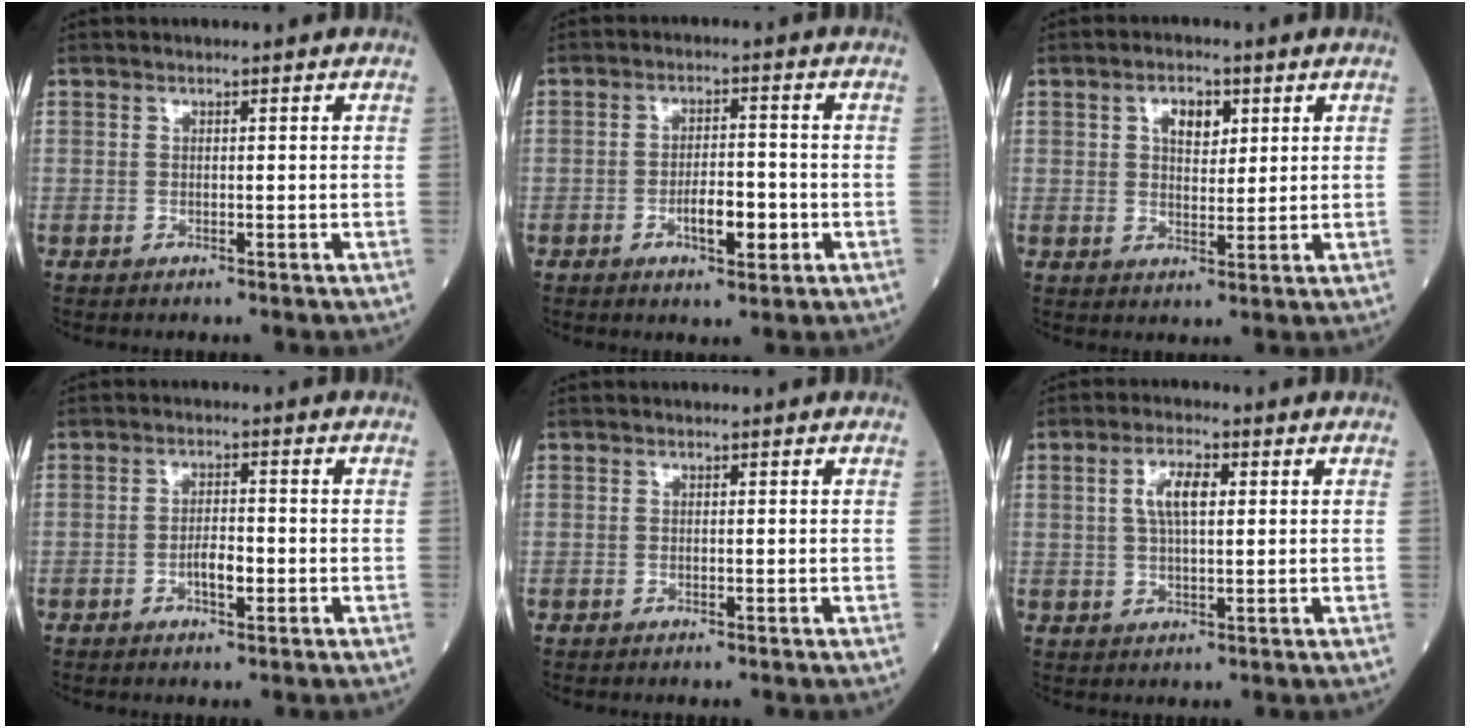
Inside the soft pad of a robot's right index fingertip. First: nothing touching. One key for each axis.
{"total": 5.3, "fx": -1.8, "fy": 1.8, "fz": 4.6, "tx": -0.074, "ty": 0.001, "tz": -0.026}
{"total": 4.5, "fx": 1.9, "fy": 2.5, "fz": 3.3, "tx": -0.054, "ty": 0.008, "tz": 0.031}
{"total": 3.2, "fx": -1.0, "fy": 1.0, "fz": 2.8, "tx": -0.047, "ty": 0.004, "tz": -0.017}
{"total": 0.0}
{"total": 5.1, "fx": 1.3, "fy": 1.7, "fz": 4.7, "tx": -0.093, "ty": 0.011, "tz": 0.026}